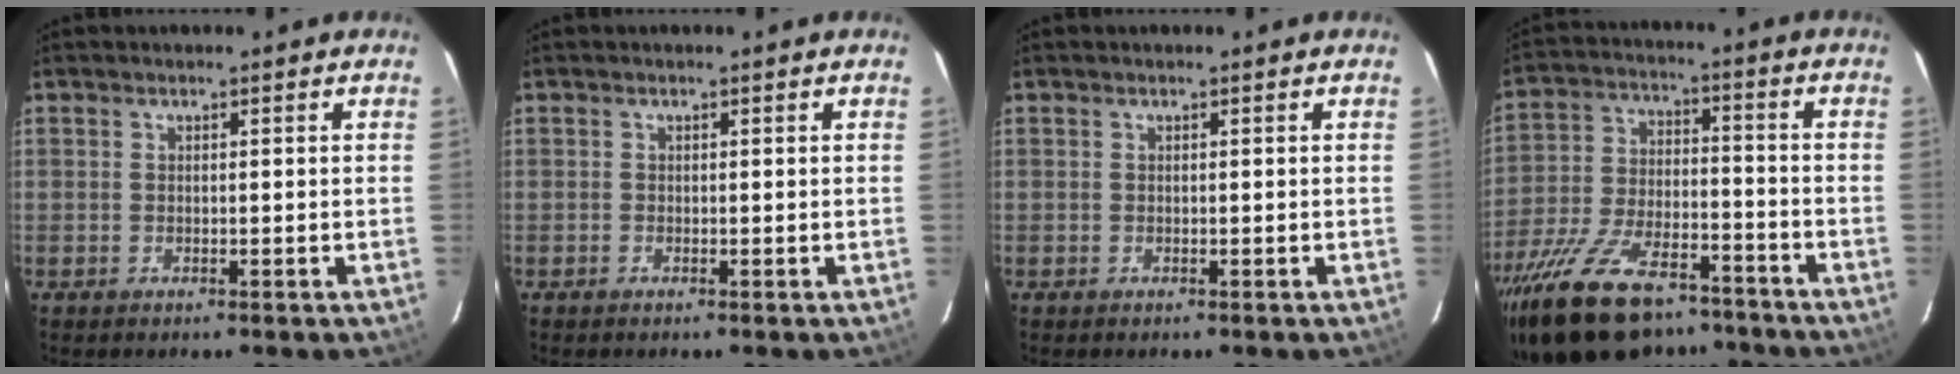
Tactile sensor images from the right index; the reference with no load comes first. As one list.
[{"total": 0.0}, {"total": 0.0}, {"total": 21.8, "force": [-16.3, 9.2, 11.2], "torque": [-0.230, -0.017, -0.262]}]